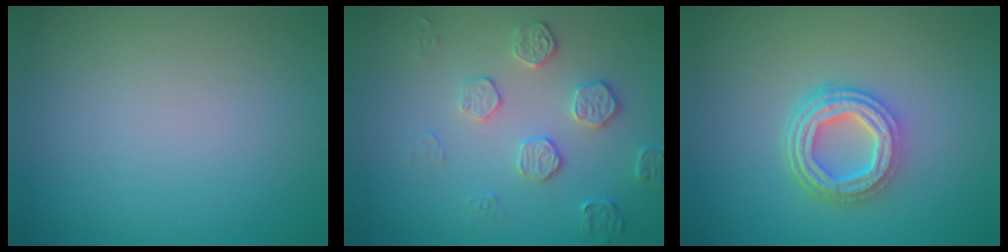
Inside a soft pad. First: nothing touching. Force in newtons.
{"total": 2.2, "press": 1.8, "slide": 1.2}
{"total": 5.0, "press": 3.5, "slide": 3.5}